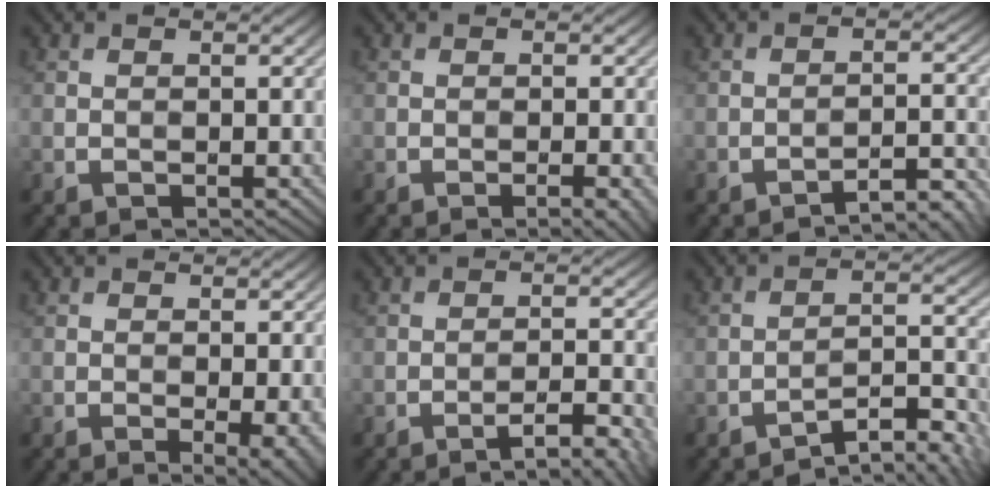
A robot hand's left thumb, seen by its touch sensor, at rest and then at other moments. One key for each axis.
{"total": 2.2, "fx": -1.1, "fy": 0.3, "fz": 1.9, "tx": -0.026, "ty": 0.004, "tz": -0.018}
{"total": 4.3, "fx": -3.7, "fy": 0.5, "fz": 2.2, "tx": -0.026, "ty": 0.018, "tz": -0.055}
{"total": 3.1, "fx": -0.8, "fy": 0.8, "fz": 2.8, "tx": -0.042, "ty": -0.007, "tz": -0.010}
{"total": 5.6, "fx": -3.7, "fy": 0.9, "fz": 4.0, "tx": -0.058, "ty": 0.015, "tz": -0.055}
{"total": 6.6, "fx": -5.3, "fy": 1.2, "fz": 3.7, "tx": -0.056, "ty": 0.014, "tz": -0.089}